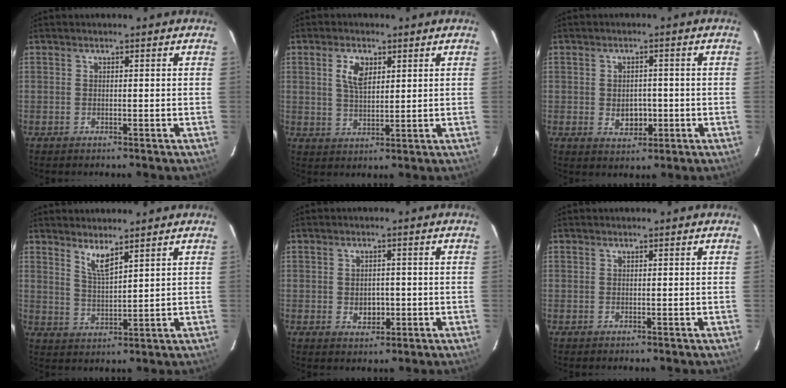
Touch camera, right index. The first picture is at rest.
{"total": 5.2, "force": [2.1, 2.8, 3.9], "torque": [-0.071, 0.007, 0.042]}
{"total": 4.5, "force": [-0.8, 3.4, 2.8], "torque": [-0.048, 0.000, -0.006]}
{"total": 4.5, "force": [3.4, 0.6, 2.9], "torque": [-0.055, -0.005, 0.066]}
{"total": 3.8, "force": [-0.7, 2.9, 2.3], "torque": [-0.038, 0.000, -0.006]}
{"total": 0.0}